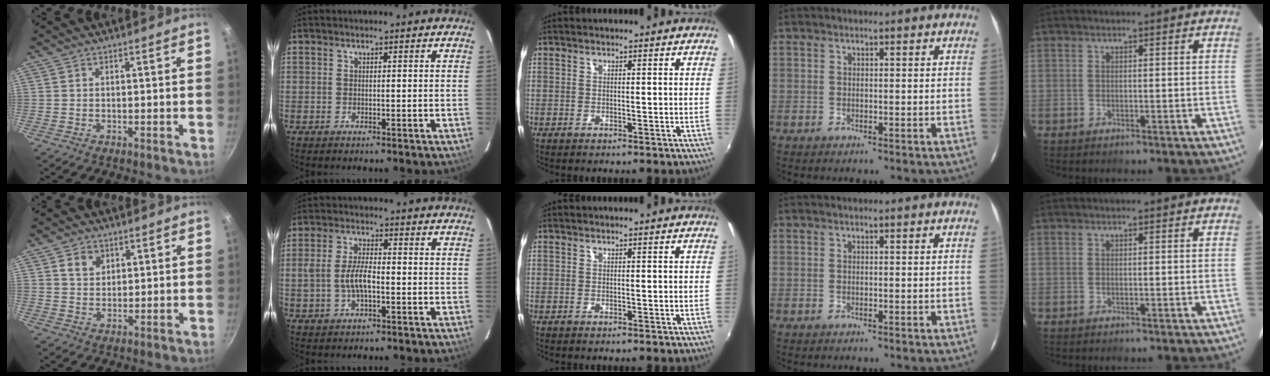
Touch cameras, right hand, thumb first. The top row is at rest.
{"thumb": {"total": 4.1, "force": [1.7, 3.3, 1.8], "torque": [-0.014, -0.001, 0.030]}, "index": {"total": 6.1, "force": [-1.4, 2.6, 5.3], "torque": [-0.108, 0.006, -0.023]}}